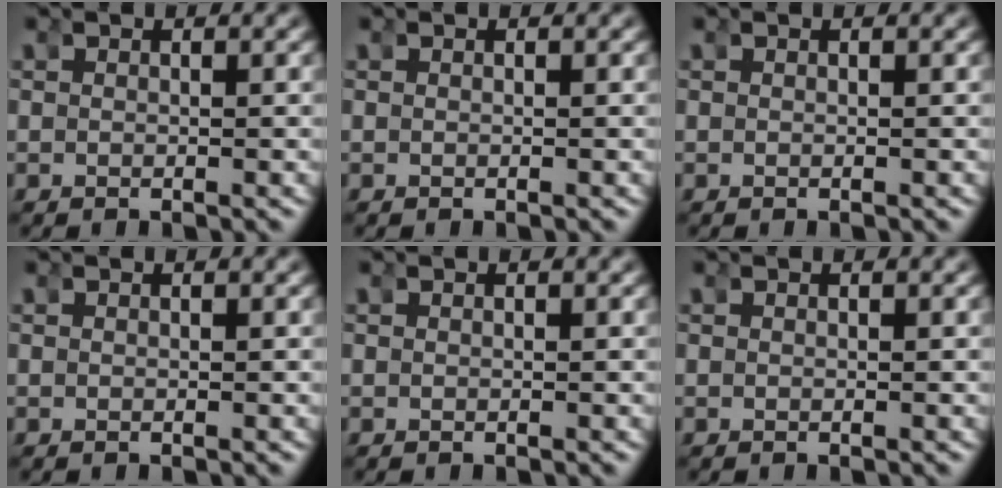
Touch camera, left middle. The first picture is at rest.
{"total": 0.0}
{"total": 0.0}
{"total": 0.0}
{"total": 0.0}
{"total": 0.0}